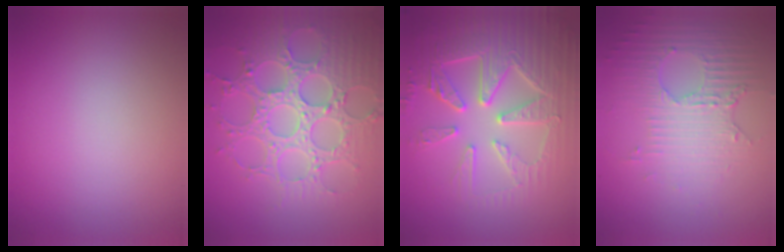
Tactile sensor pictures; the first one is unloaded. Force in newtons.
{"total": 7.7, "press": 6.2, "slide": 4.6}
{"total": 8.0, "press": 6.3, "slide": 4.9}
{"total": 5.2, "press": 3.3, "slide": 4.0}